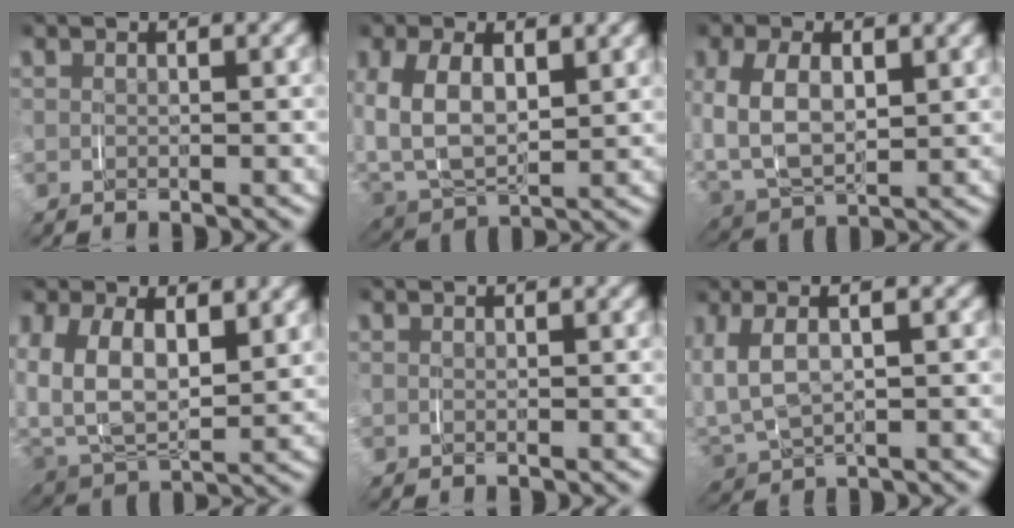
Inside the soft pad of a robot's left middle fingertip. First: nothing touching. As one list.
[{"total": 3.6, "force": [1.1, 2.9, 1.8], "torque": [-0.054, -0.012, 0.014]}, {"total": 3.1, "force": [0.8, 2.4, 1.8], "torque": [-0.048, -0.009, 0.010]}, {"total": 4.2, "force": [1.6, 3.3, 2.0], "torque": [-0.054, -0.010, 0.022]}, {"total": 0.0}, {"total": 2.8, "force": [0.9, 1.9, 1.8], "torque": [-0.044, -0.004, 0.014]}]